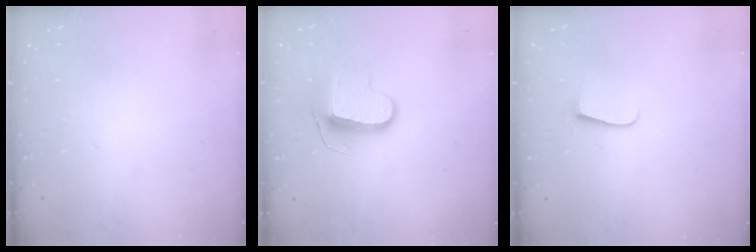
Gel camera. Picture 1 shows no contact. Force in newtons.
{"total": 9.2, "press": 9.2, "slide": 0.3}
{"total": 6.8, "press": 6.8, "slide": 0.6}